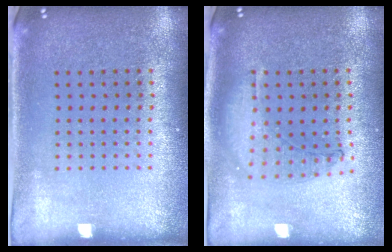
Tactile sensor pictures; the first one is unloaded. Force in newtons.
{"total": 1.0, "press": 1.0, "slide": 0.2}